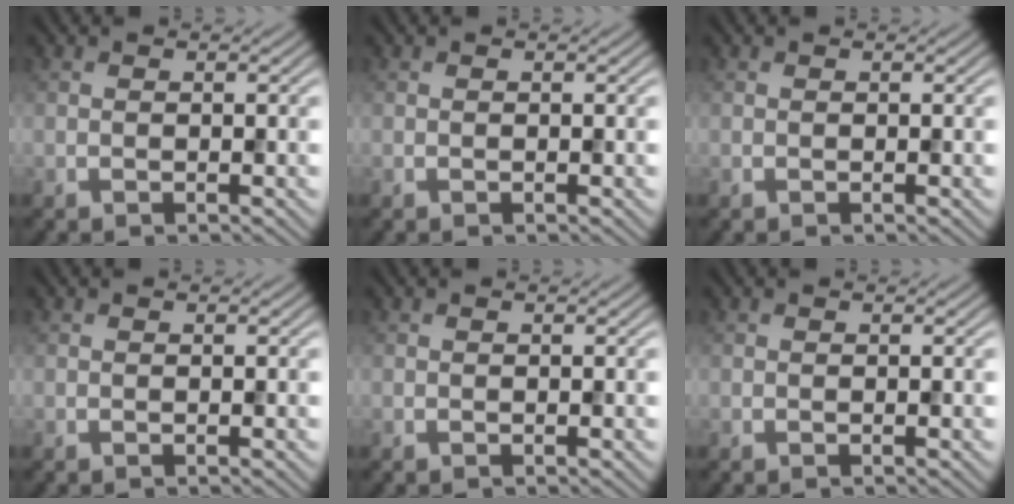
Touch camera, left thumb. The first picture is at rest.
{"total": 0.0}
{"total": 0.0}
{"total": 0.0}
{"total": 0.0}
{"total": 0.0}